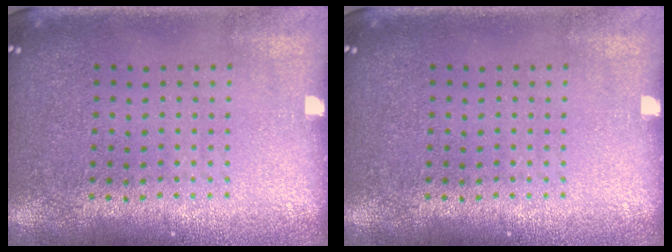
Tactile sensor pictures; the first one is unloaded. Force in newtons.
{"total": 0.0}